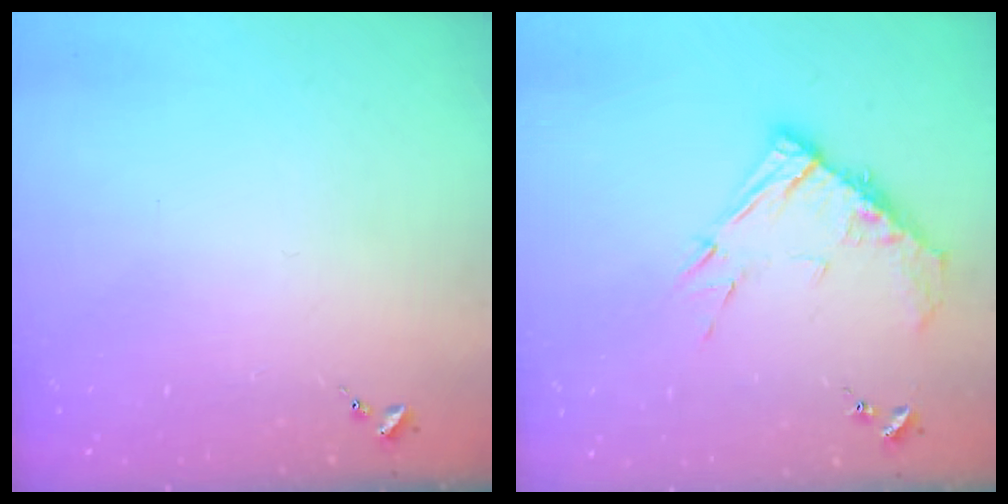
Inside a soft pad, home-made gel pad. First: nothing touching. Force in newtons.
{"total": 11.1, "press": 11.0, "slide": 1.1}